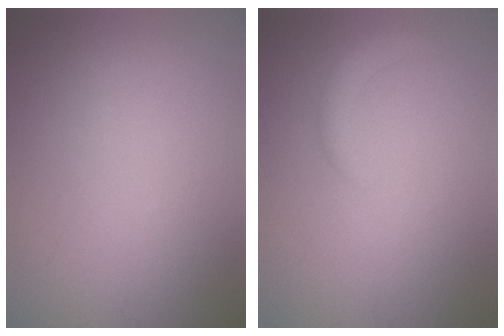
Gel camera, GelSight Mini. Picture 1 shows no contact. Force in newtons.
{"total": 1.8, "press": 1.8, "slide": 0.3}